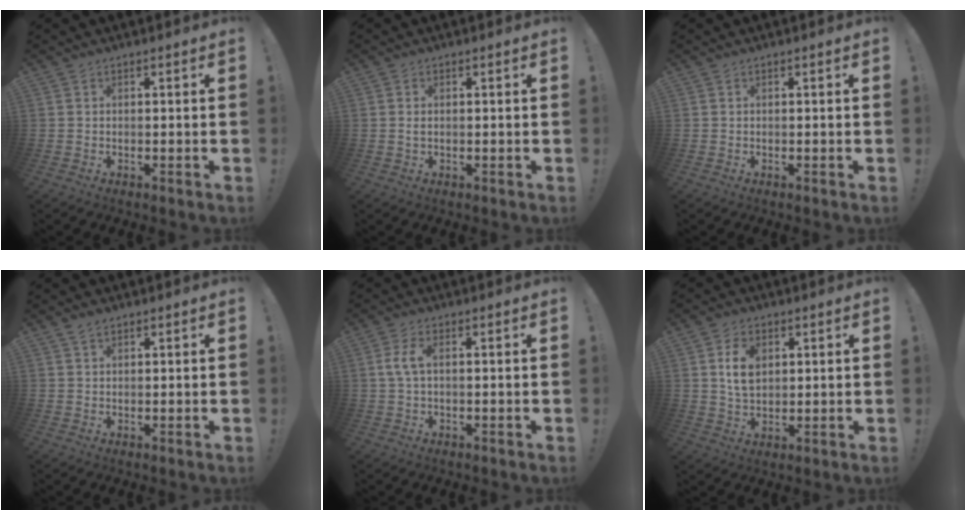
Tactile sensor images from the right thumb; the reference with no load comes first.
{"total": 0.9, "force": [0.3, 0.3, 0.8], "torque": [-0.009, 0.000, 0.003]}
{"total": 0.0}
{"total": 1.9, "force": [1.4, 0.8, 1.0], "torque": [-0.019, -0.004, 0.025]}
{"total": 4.6, "force": [0.3, 1.9, 4.2], "torque": [-0.087, 0.009, 0.006]}
{"total": 7.7, "force": [2.3, 5.2, 5.1], "torque": [-0.077, 0.000, 0.042]}